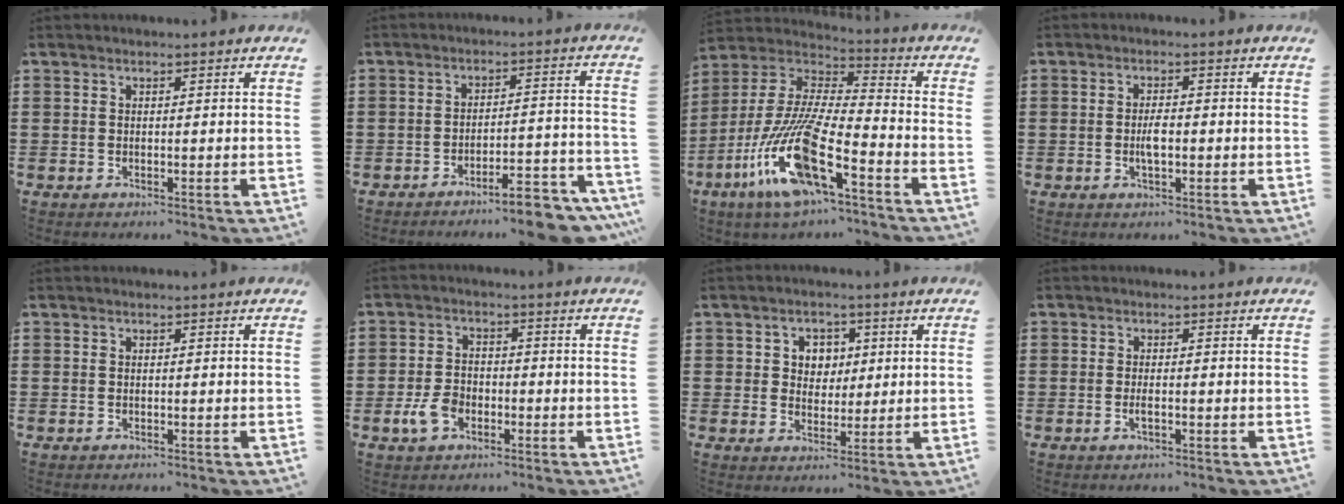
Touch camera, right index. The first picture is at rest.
{"total": 7.5, "force": [-6.8, 0.7, 3.2], "torque": [-0.040, 0.012, -0.124]}
{"total": 15.3, "force": [-9.7, 2.3, 11.6], "torque": [-0.245, -0.001, -0.182]}
{"total": 3.0, "force": [-0.4, 1.1, 2.8], "torque": [-0.058, -0.002, -0.010]}
{"total": 0.0}
{"total": 4.7, "force": [-1.9, 3.0, 3.1], "torque": [-0.082, -0.001, -0.040]}
{"total": 4.0, "force": [0.9, 3.6, 1.4], "torque": [-0.036, 0.011, 0.010]}
{"total": 1.4, "force": [-0.5, 0.4, 1.3], "torque": [-0.024, -0.002, -0.008]}